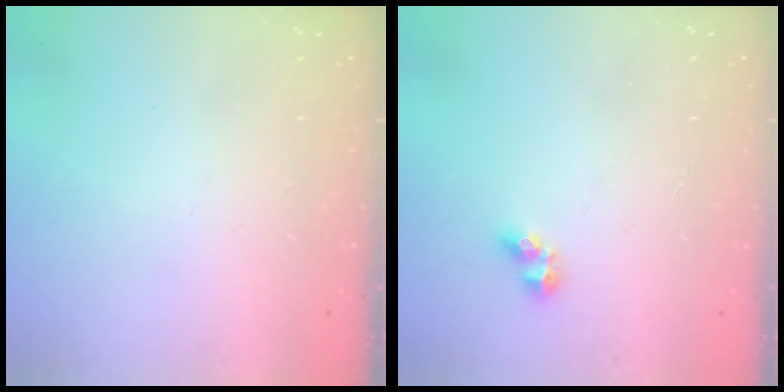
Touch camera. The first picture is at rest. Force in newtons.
{"total": 3.3, "press": 3.3, "slide": 0.2}